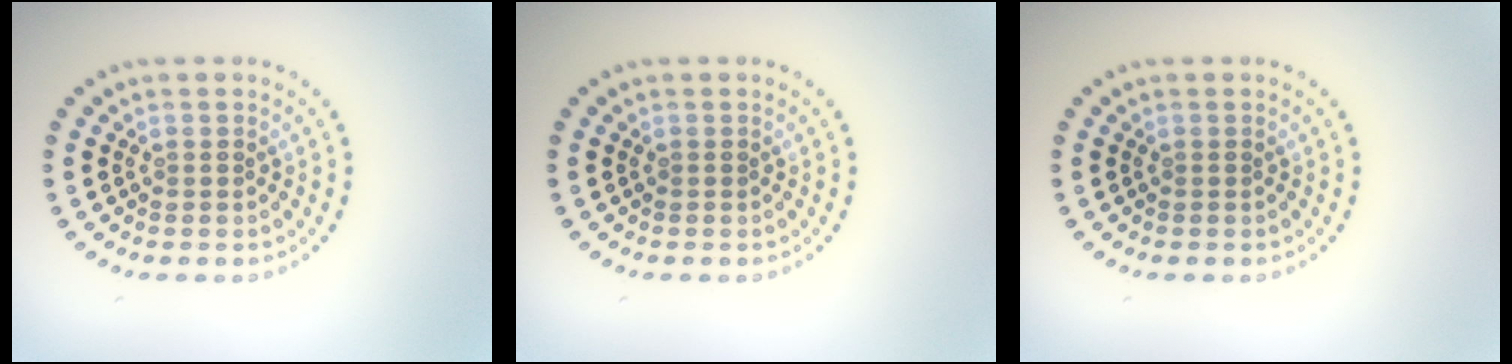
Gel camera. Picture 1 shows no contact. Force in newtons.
{"total": 0.0}
{"total": 0.0}